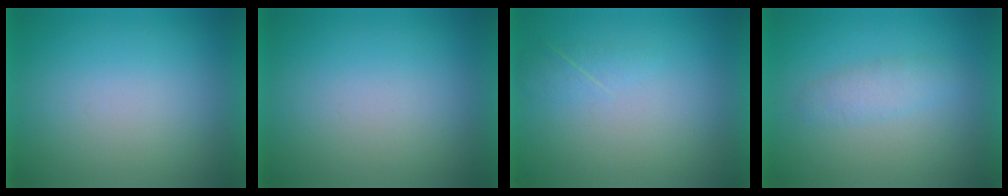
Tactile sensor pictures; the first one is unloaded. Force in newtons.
{"total": 0.0}
{"total": 1.9}
{"total": 2.3}